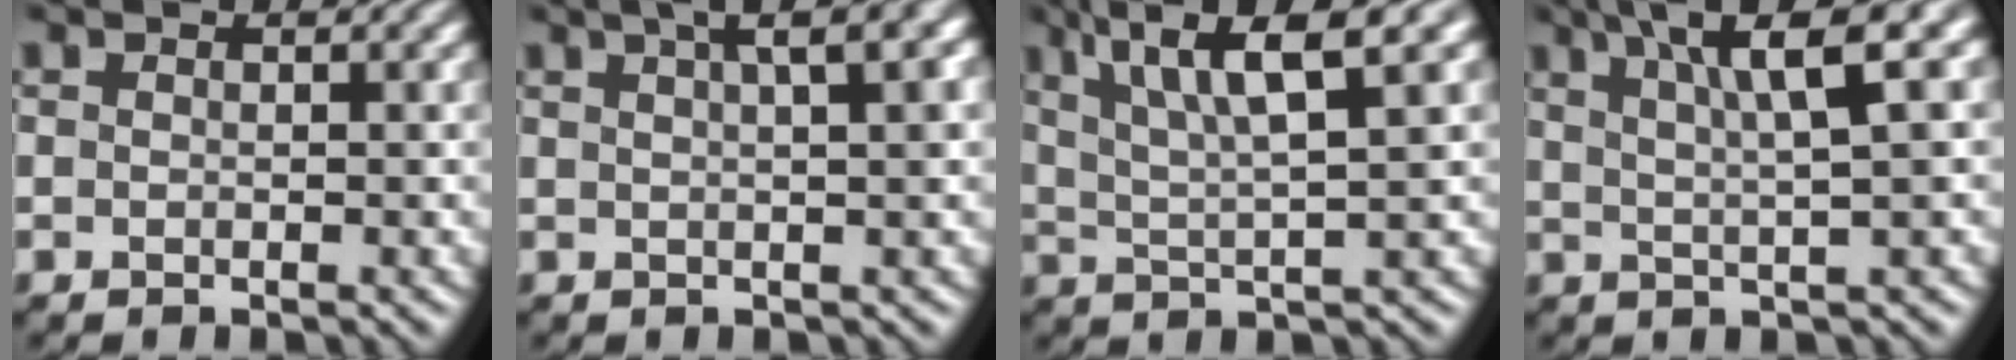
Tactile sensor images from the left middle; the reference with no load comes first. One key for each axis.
{"total": 5.0, "fx": 2.5, "fy": 1.4, "fz": 4.1, "tx": -0.033, "ty": 0.028, "tz": 0.025}
{"total": 7.8, "fx": 4.1, "fy": 1.1, "fz": 6.5, "tx": -0.109, "ty": 0.018, "tz": 0.077}
{"total": 7.0, "fx": 3.6, "fy": 0.9, "fz": 6.0, "tx": -0.082, "ty": 0.022, "tz": 0.061}